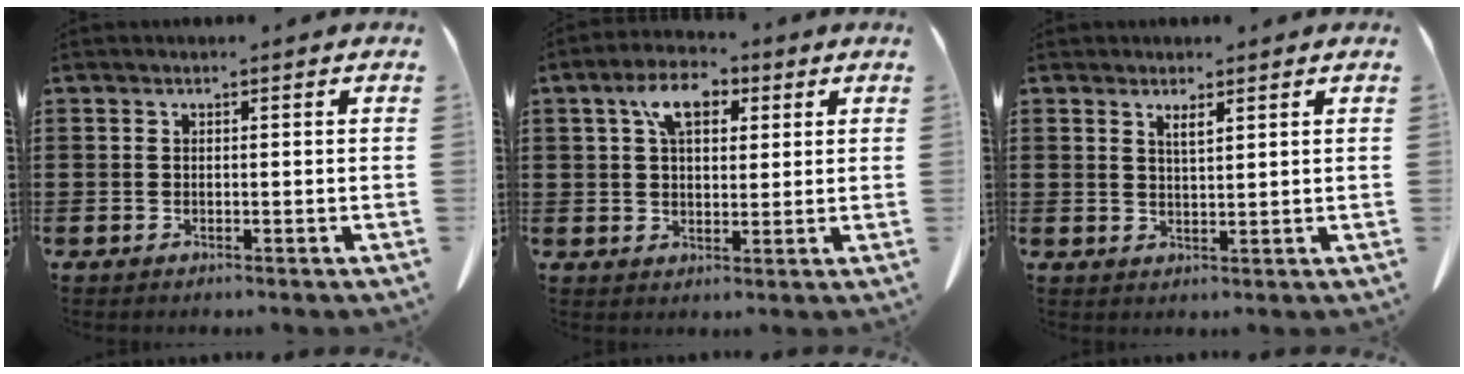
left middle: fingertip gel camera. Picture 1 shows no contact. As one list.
[{"total": 6.8, "force": [3.1, 3.6, 4.8], "torque": [-0.092, 0.010, 0.051]}, {"total": 2.0, "force": [1.5, 0.3, 1.2], "torque": [-0.026, 0.000, 0.028]}]